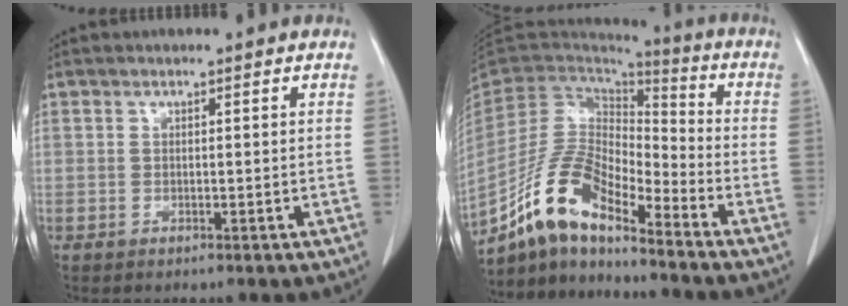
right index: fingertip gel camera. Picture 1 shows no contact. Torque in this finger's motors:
{"motor_torque": [1.08, -1.06, 0.32, 0.08]}